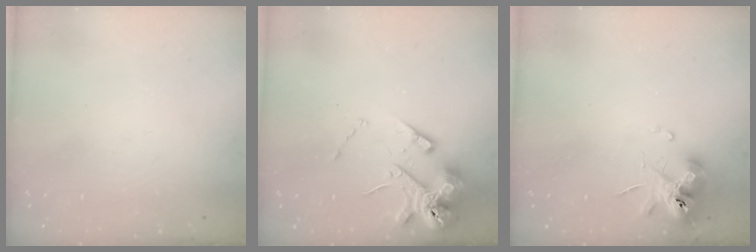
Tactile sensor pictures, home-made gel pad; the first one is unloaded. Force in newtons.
{"total": 13.1, "press": 12.9, "slide": 2.1}
{"total": 10.3, "press": 10.3, "slide": 0.8}